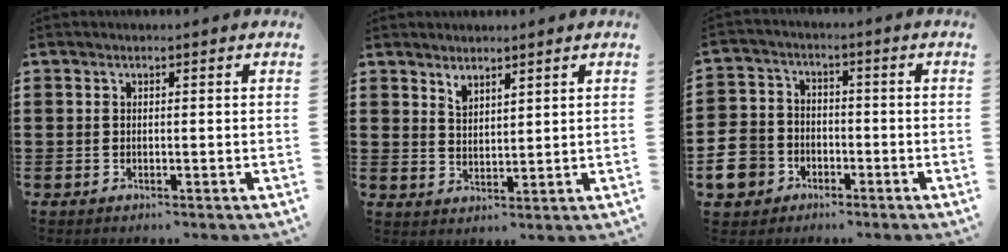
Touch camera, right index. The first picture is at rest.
{"total": 2.6, "force": [2.5, 0.6, 0.4], "torque": [-0.012, 0.000, 0.049]}
{"total": 7.8, "force": [-3.9, 6.2, 2.8], "torque": [-0.103, 0.014, -0.083]}